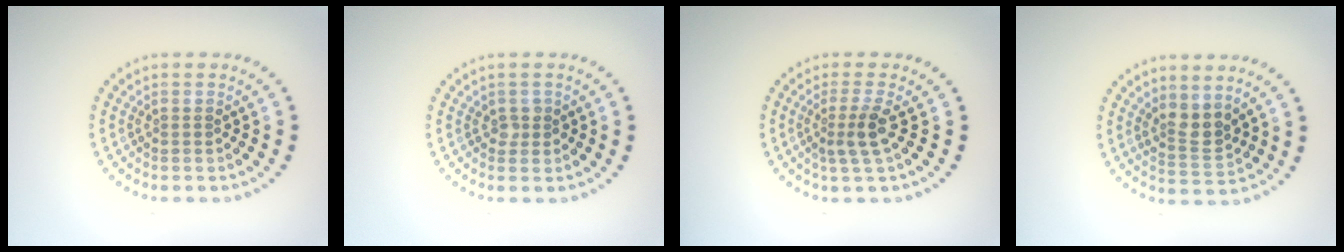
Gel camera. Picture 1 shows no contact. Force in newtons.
{"total": 1.0, "press": 1.0, "slide": 0.2}
{"total": 2.4, "press": 1.7, "slide": 1.6}
{"total": 2.5, "press": 2.1, "slide": 1.3}